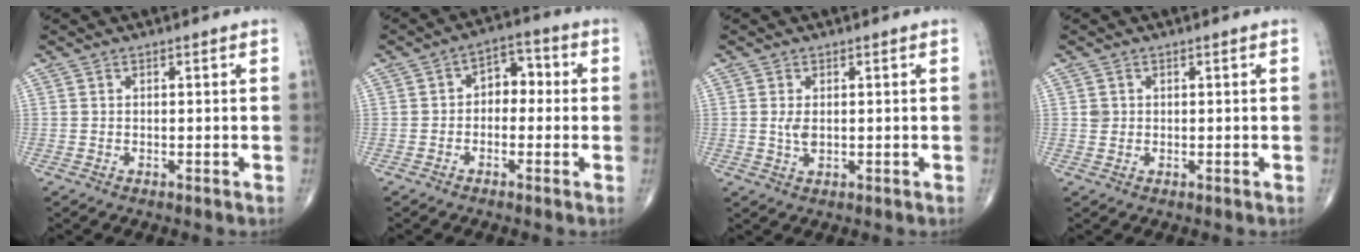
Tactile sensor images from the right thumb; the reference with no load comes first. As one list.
[{"total": 5.8, "force": [-0.3, 4.2, 4.1], "torque": [-0.030, 0.026, -0.019]}, {"total": 2.3, "force": [0.2, 1.3, 1.9], "torque": [-0.042, -0.006, 0.005]}, {"total": 1.2, "force": [0.3, 1.1, 0.4], "torque": [-0.001, 0.000, 0.006]}]